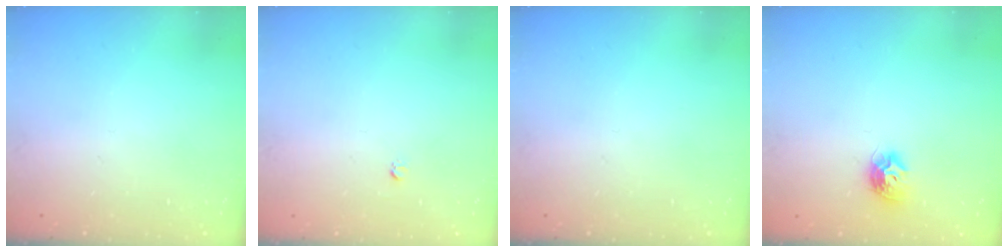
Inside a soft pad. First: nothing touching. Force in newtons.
{"total": 2.5, "press": 2.5, "slide": 0.2}
{"total": 0.0}
{"total": 8.6, "press": 8.5, "slide": 0.1}